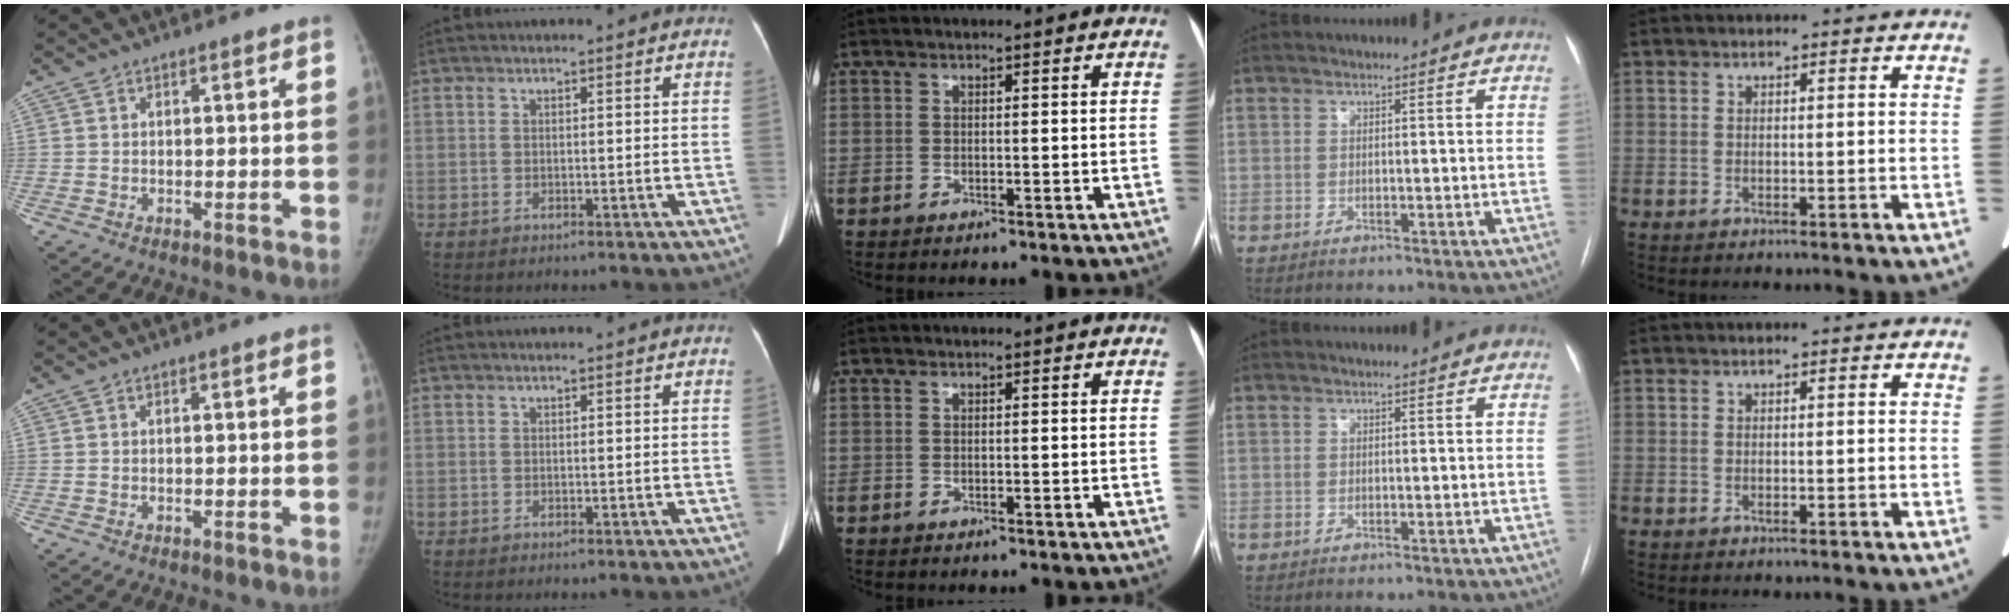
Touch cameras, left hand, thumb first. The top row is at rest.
{}